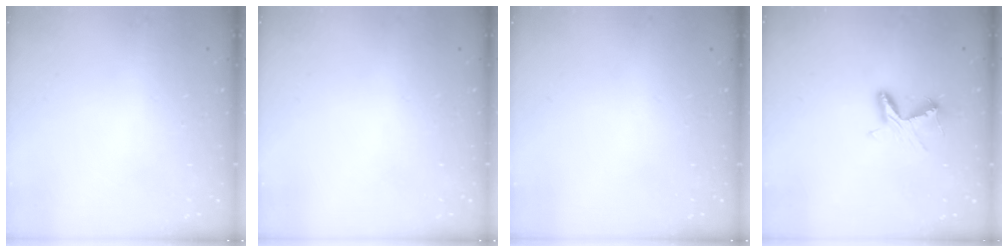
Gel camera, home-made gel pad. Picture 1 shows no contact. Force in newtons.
{"total": 0.0}
{"total": 0.0}
{"total": 6.7, "press": 6.7, "slide": 0.6}